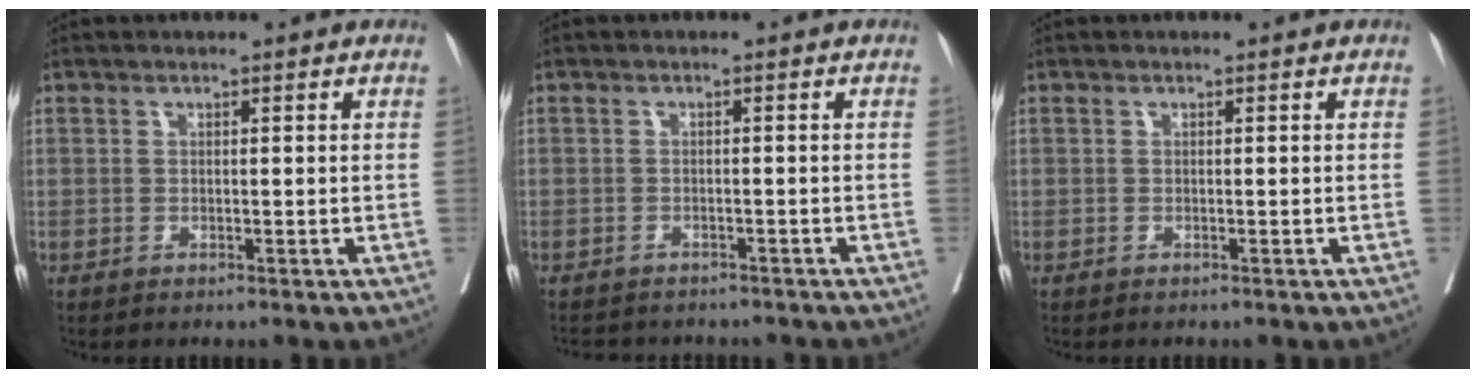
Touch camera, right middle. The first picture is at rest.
{"total": 8.3, "force": [-7.4, 2.9, 2.5], "torque": [-0.041, 0.001, -0.090]}
{"total": 0.0}